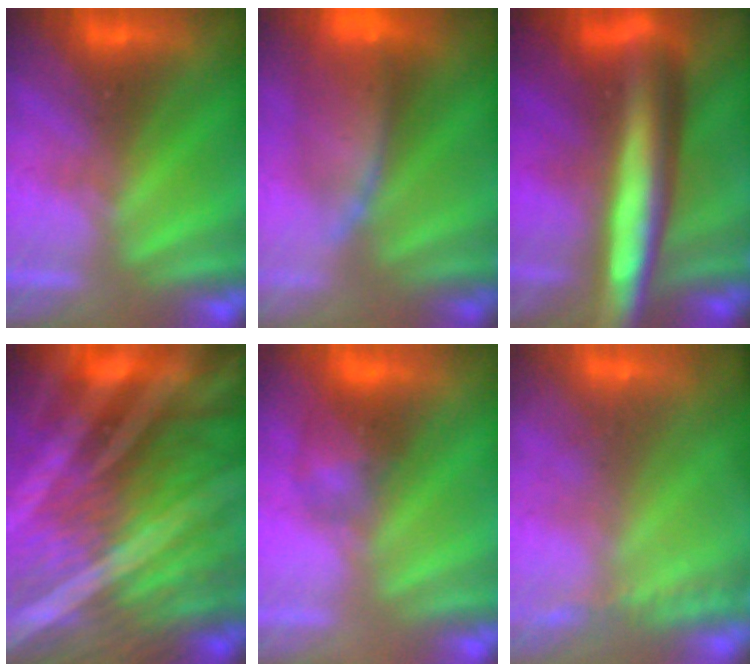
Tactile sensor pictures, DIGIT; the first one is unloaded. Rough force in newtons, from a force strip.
{"total": 8.0}
{"total": 8.2}
{"total": 7.1}
{"total": 2.7}
{"total": 7.5}